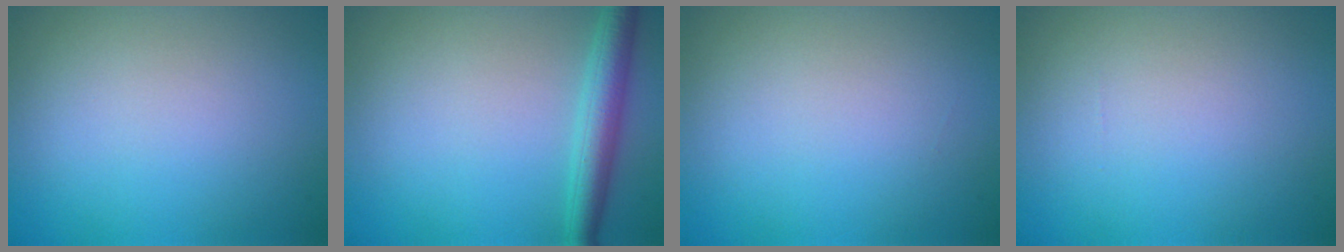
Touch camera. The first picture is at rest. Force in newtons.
{"total": 3.5, "press": 3.5, "slide": 0.1}
{"total": 0.0}
{"total": 0.0}